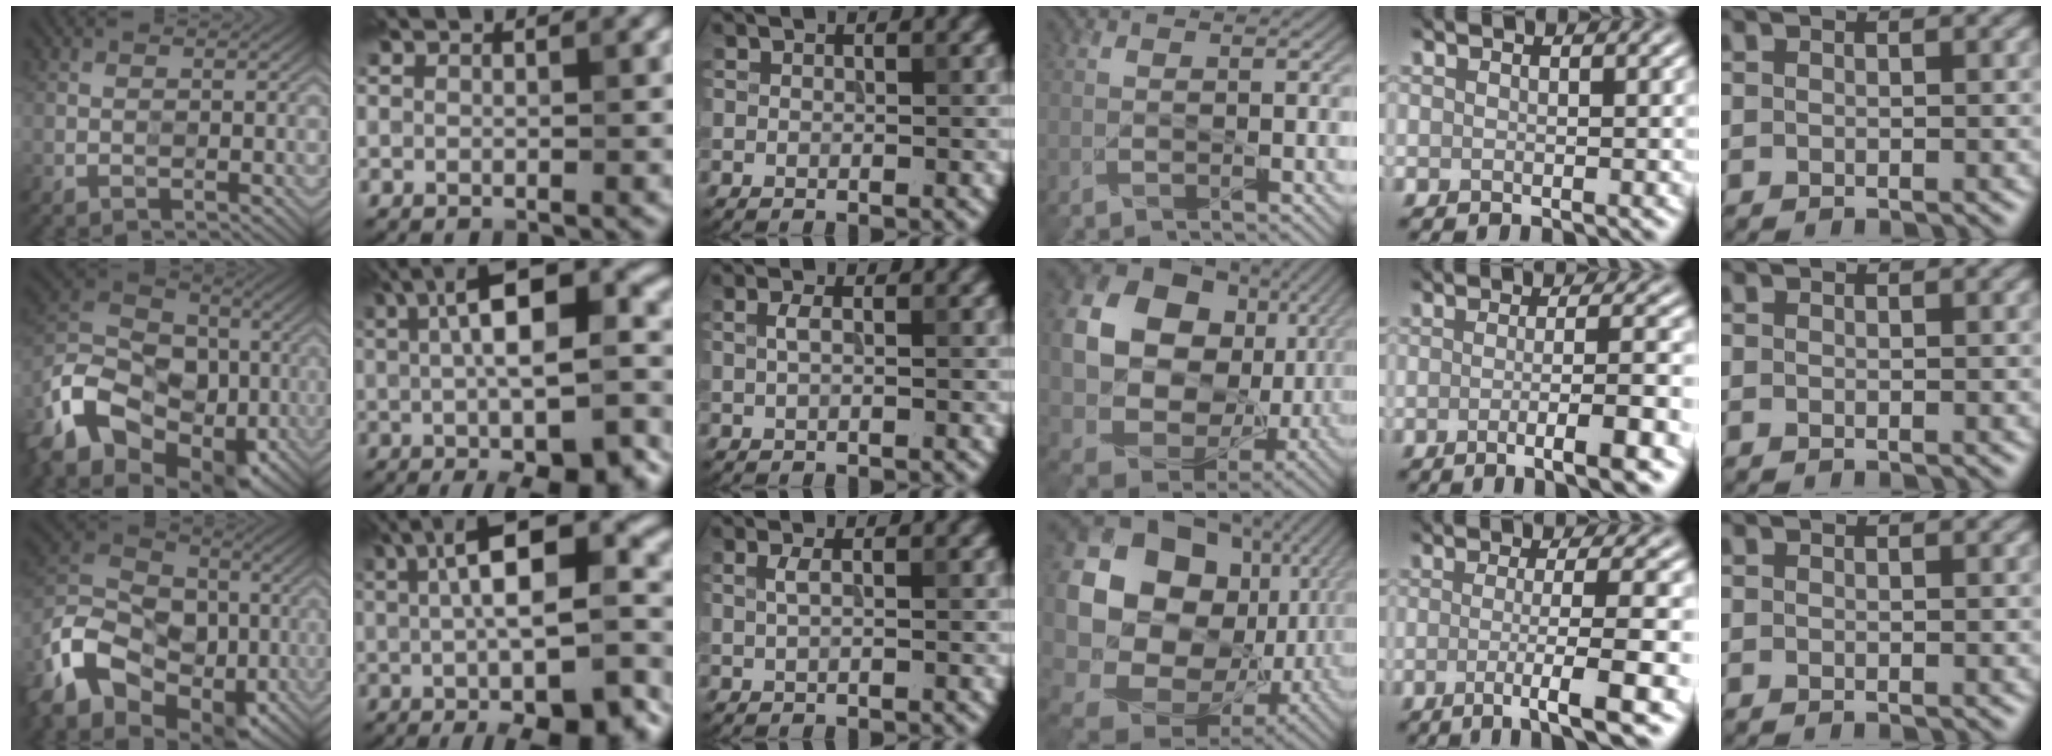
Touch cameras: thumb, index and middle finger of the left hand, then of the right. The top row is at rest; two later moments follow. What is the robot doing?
{"motion": "wipe", "object": "glasses"}